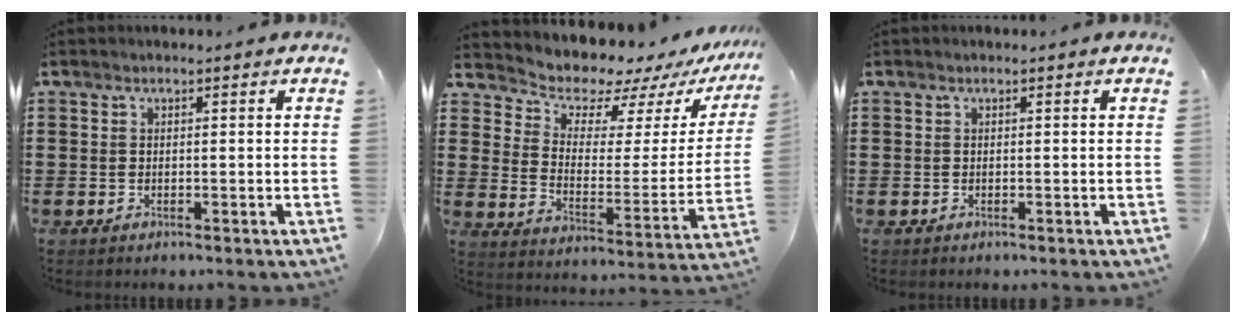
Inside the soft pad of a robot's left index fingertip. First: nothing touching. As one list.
[{"total": 7.2, "force": [6.7, 2.3, 1.1], "torque": [-0.048, -0.061, 0.114]}, {"total": 0.0}]